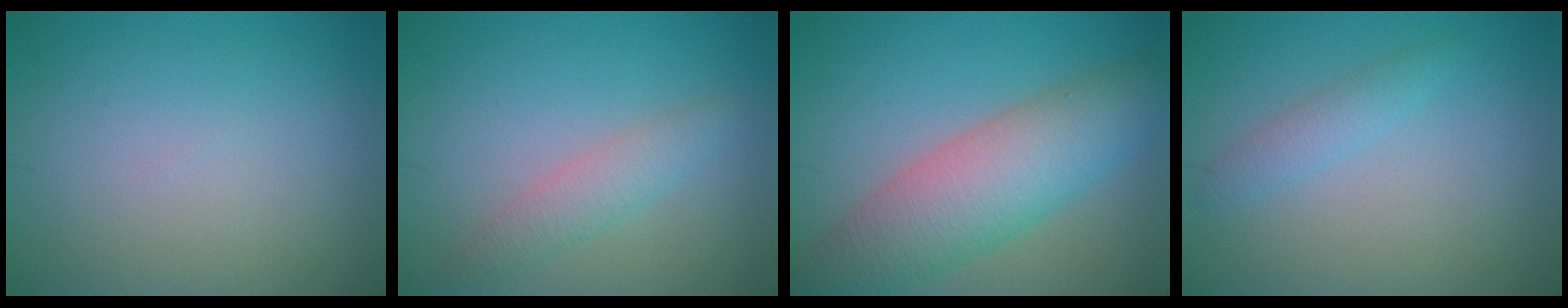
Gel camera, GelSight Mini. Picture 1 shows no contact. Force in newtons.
{"total": 2.3, "press": 2.3, "slide": 0.0}
{"total": 7.8, "press": 7.8, "slide": 0.5}
{"total": 1.7, "press": 1.6, "slide": 0.0}